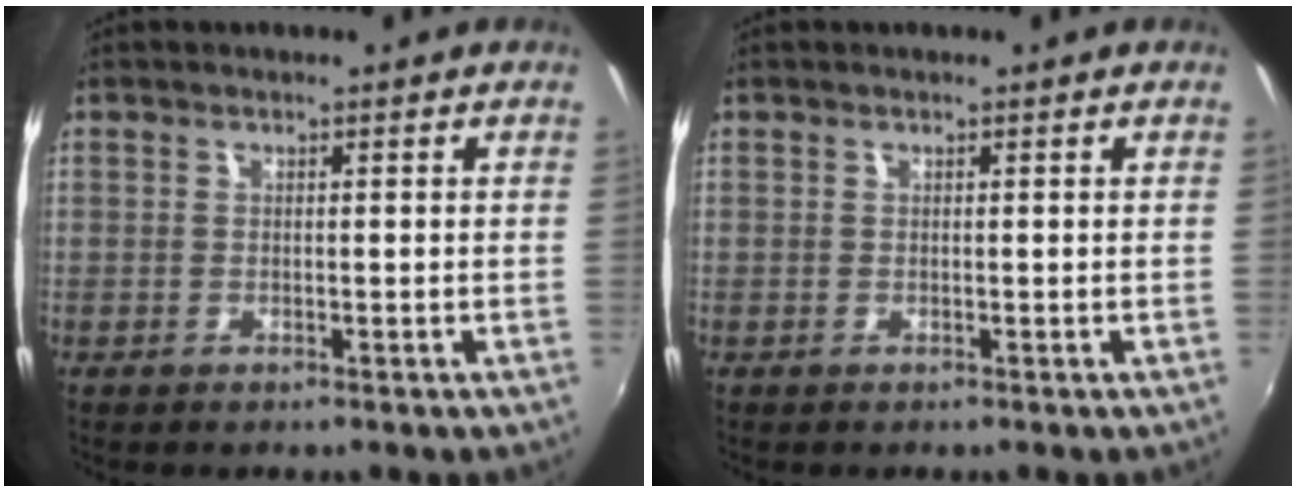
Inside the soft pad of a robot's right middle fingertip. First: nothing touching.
{"total": 0.0}